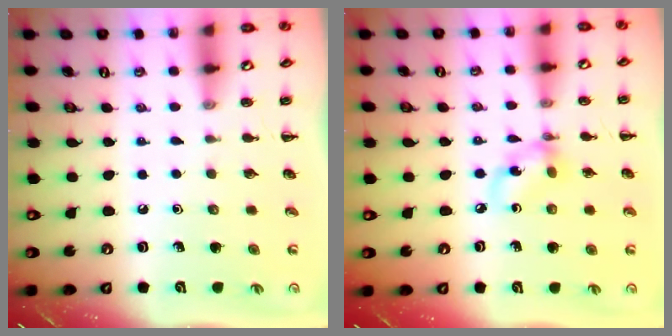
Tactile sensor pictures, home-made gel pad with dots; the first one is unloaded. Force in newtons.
{"total": 7.1, "press": 7.0, "slide": 0.6}